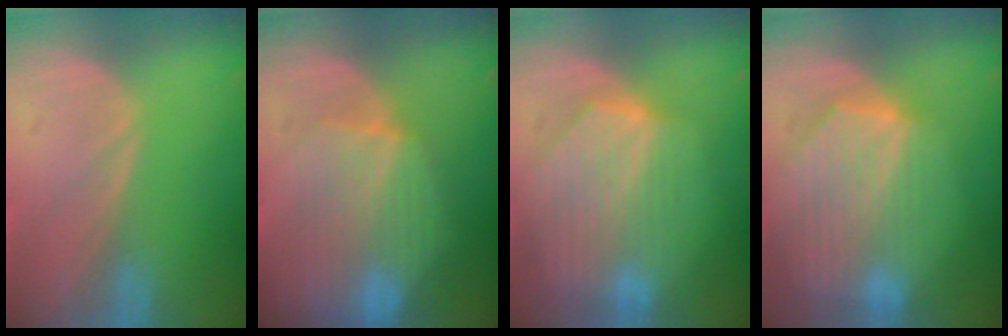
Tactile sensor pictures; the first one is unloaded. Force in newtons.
{"total": 8.6, "press": 8.0, "slide": 3.2}
{"total": 8.6, "press": 7.8, "slide": 3.5}
{"total": 9.8, "press": 8.7, "slide": 4.5}